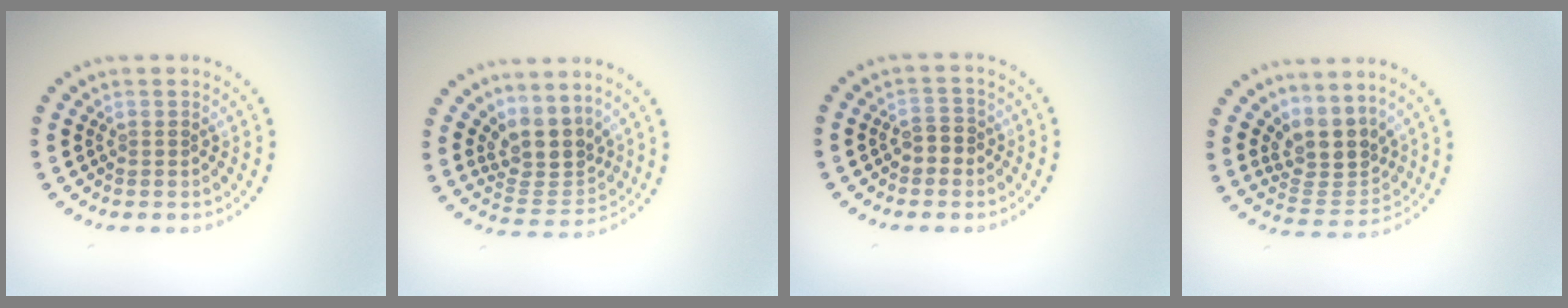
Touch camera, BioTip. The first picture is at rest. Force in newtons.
{"total": 4.1, "press": 3.2, "slide": 2.5}
{"total": 1.7, "press": 1.6, "slide": 0.6}
{"total": 4.1, "press": 3.2, "slide": 2.5}